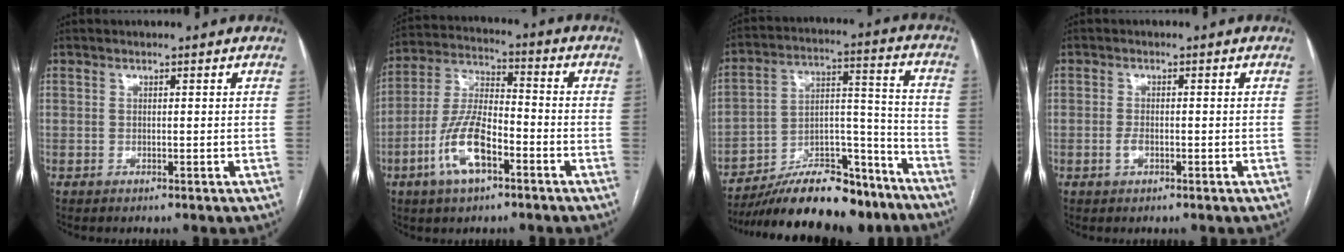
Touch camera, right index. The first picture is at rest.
{"total": 11.4, "force": [-5.0, 4.2, 9.3], "torque": [-0.202, 0.009, -0.093]}
{"total": 21.3, "force": [-18.1, 5.9, 9.5], "torque": [-0.139, 0.030, -0.289]}
{"total": 1.6, "force": [-0.6, 0.7, 1.3], "torque": [-0.026, 0.001, -0.011]}